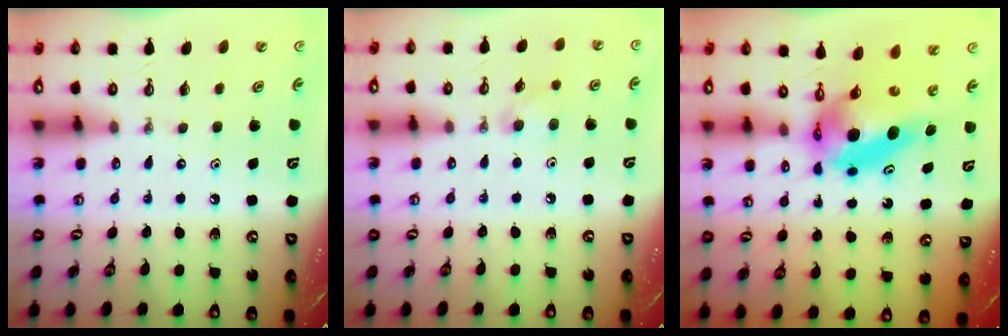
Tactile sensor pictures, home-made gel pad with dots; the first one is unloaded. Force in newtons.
{"total": 6.8, "press": 6.8, "slide": 0.8}
{"total": 7.2, "press": 7.2, "slide": 0.3}